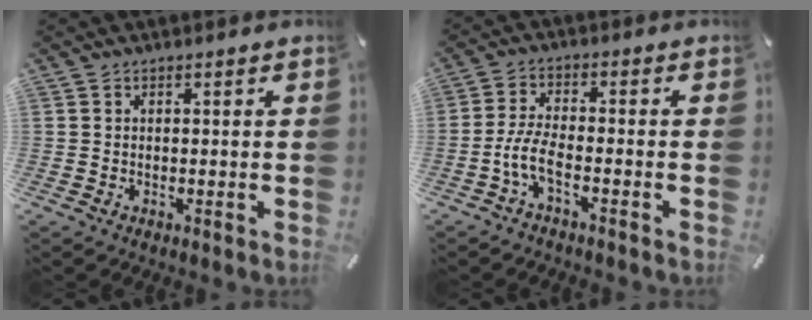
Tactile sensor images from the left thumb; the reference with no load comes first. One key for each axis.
{"total": 6.2, "fx": -3.0, "fy": 1.9, "fz": 5.1, "tx": -0.119, "ty": -0.006, "tz": -0.059}